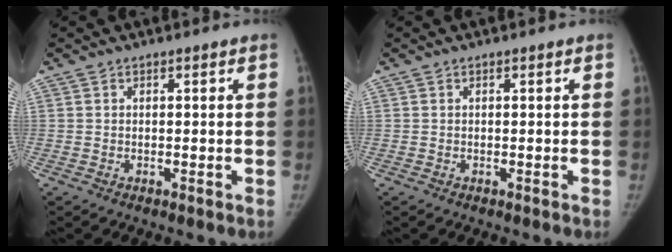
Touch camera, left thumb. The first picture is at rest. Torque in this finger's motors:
{"motor_torque": [0.01, -0.03, 0.19, -0.18, 0.00]}